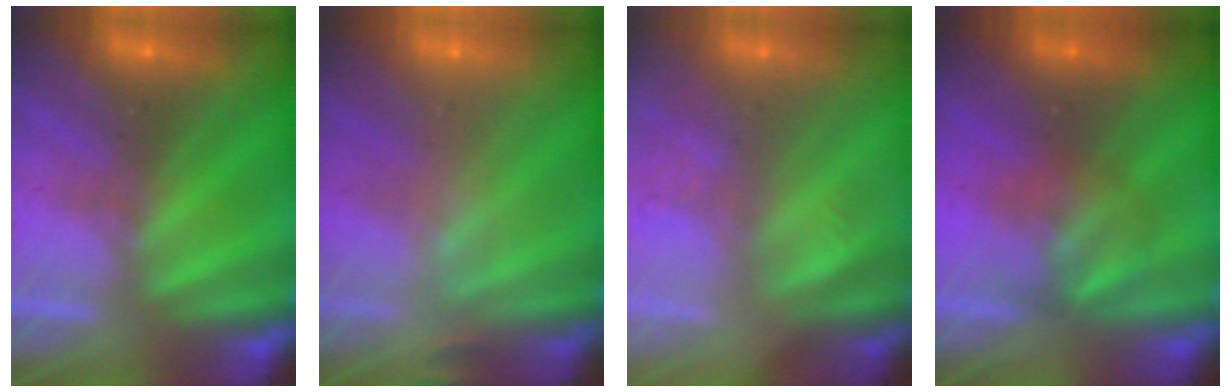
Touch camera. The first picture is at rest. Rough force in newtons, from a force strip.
{"total": 2.4}
{"total": 3.2}
{"total": 2.5}